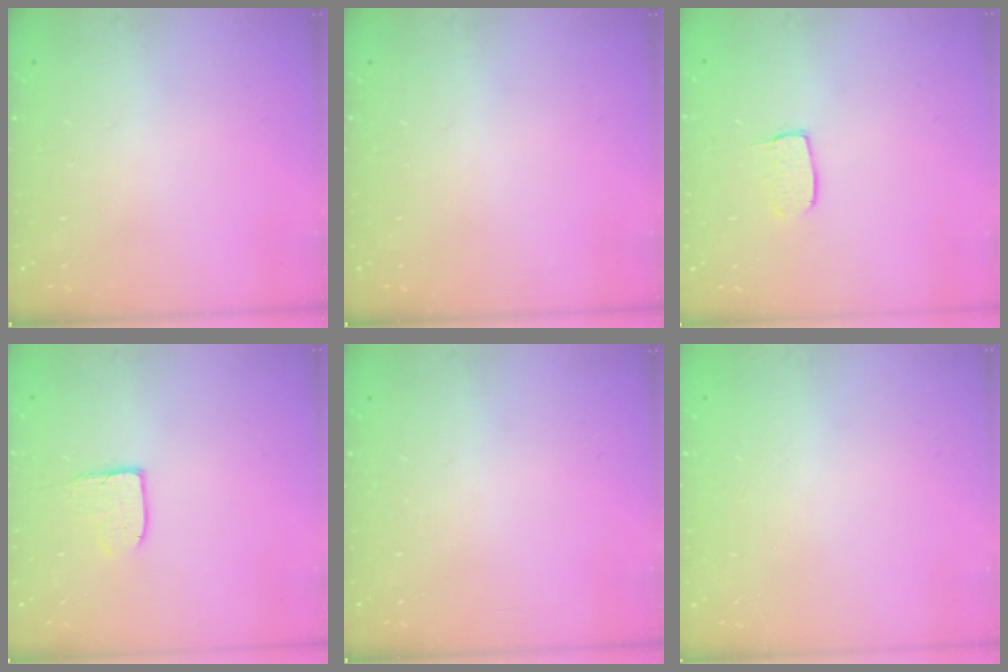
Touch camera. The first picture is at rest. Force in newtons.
{"total": 0.0}
{"total": 5.2, "press": 5.1, "slide": 0.5}
{"total": 3.8, "press": 3.8, "slide": 0.3}
{"total": 0.0}
{"total": 0.0}